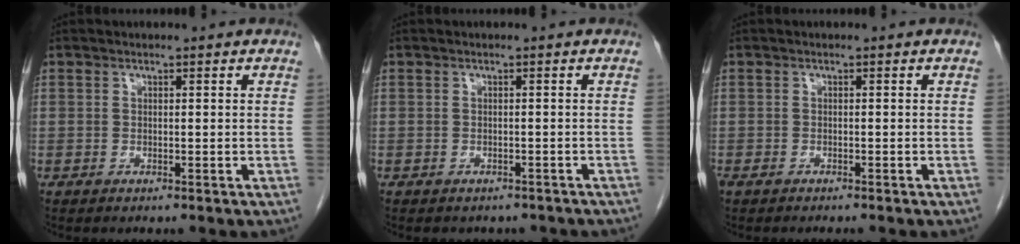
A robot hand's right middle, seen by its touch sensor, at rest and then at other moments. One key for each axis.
{"total": 4.4, "fx": -3.8, "fy": 2.0, "fz": 0.9, "tx": -0.011, "ty": 0.004, "tz": -0.040}
{"total": 2.5, "fx": -2.1, "fy": 0.7, "fz": 1.2, "tx": -0.021, "ty": -0.006, "tz": -0.025}